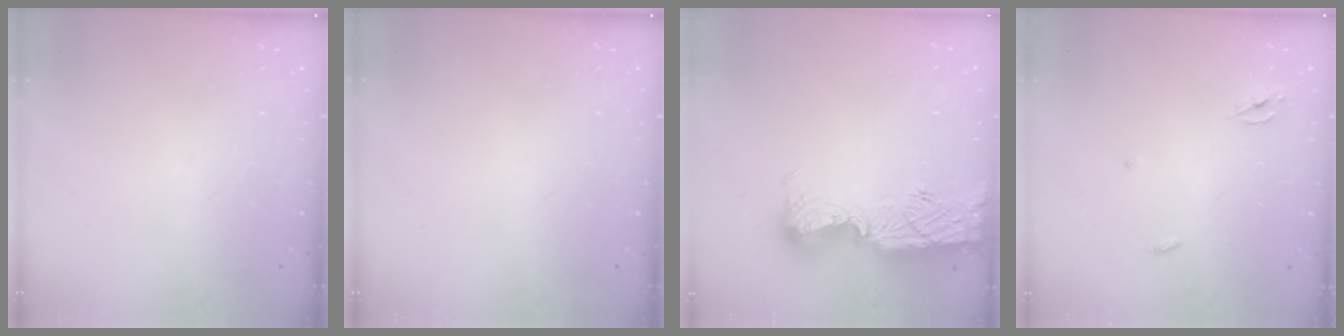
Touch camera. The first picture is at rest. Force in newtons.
{"total": 0.0}
{"total": 12.9, "press": 12.8, "slide": 1.2}
{"total": 2.3, "press": 2.3, "slide": 0.1}